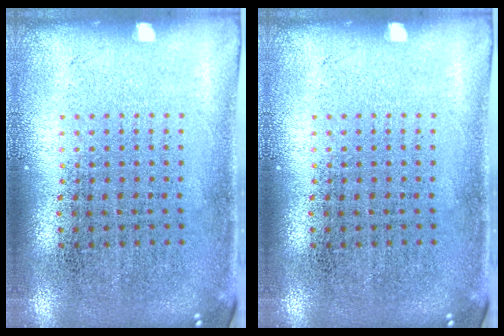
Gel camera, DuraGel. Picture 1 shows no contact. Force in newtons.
{"total": 0.0}